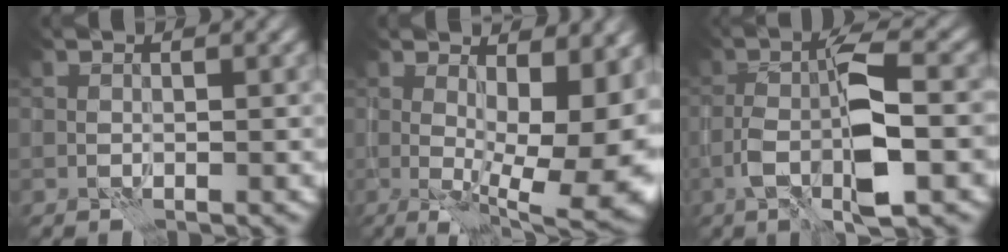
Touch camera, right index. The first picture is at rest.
{"total": 11.9, "force": [0.5, 4.7, 10.9], "torque": [-0.134, -0.011, 0.020]}
{"total": 7.1, "force": [-1.5, 2.1, 6.7], "torque": [-0.126, 0.009, -0.032]}